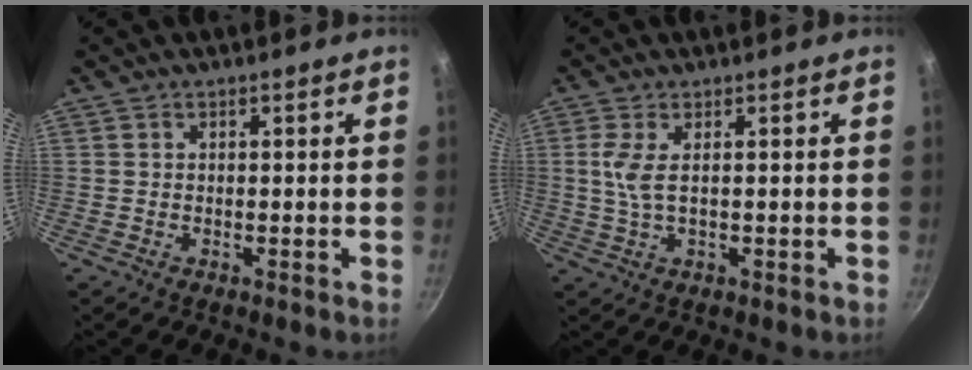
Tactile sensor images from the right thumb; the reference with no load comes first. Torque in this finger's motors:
{"motor_torque": [0.44, 0.31, 0.78, 0.08, 0.23]}